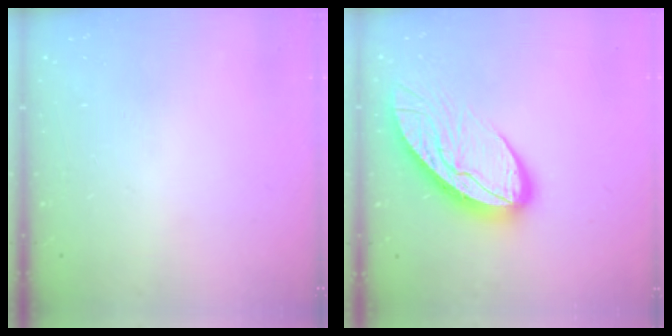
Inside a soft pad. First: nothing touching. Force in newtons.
{"total": 13.9, "press": 13.9, "slide": 1.2}